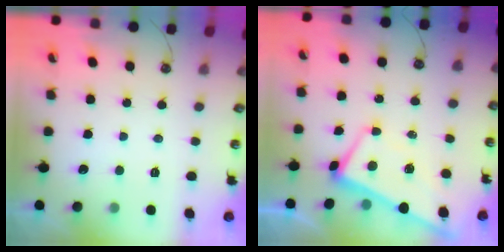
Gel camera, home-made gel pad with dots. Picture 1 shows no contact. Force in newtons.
{"total": 1.6, "press": 1.4, "slide": 0.7}